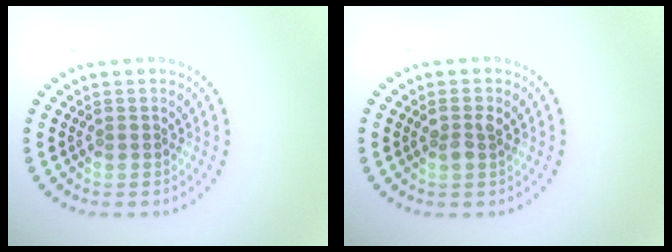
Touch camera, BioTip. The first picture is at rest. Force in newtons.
{"total": 1.1, "press": 1.1, "slide": 0.3}